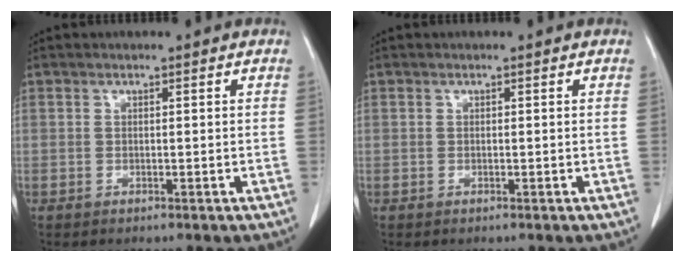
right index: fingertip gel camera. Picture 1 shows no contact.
{"total": 0.0}